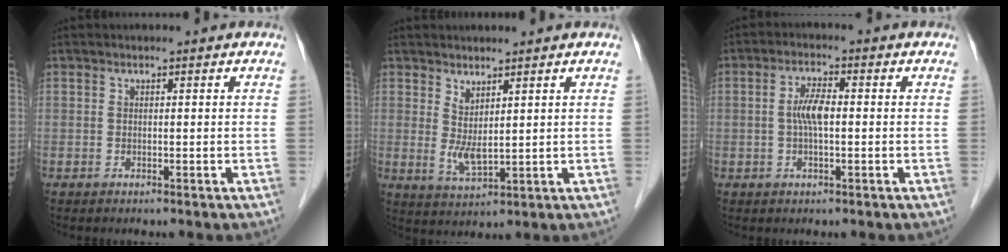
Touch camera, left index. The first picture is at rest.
{"total": 3.7, "force": [1.4, 1.1, 3.2], "torque": [-0.070, -0.008, 0.038]}
{"total": 4.1, "force": [-0.1, 1.1, 4.0], "torque": [-0.086, 0.008, -0.003]}